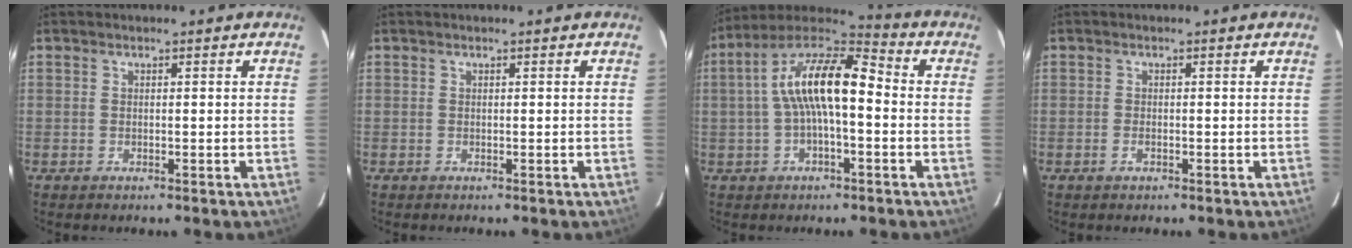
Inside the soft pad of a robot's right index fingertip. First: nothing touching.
{"total": 0.0}
{"total": 13.8, "force": [-0.3, 4.9, 12.9], "torque": [-0.242, 0.026, -0.014]}
{"total": 1.2, "force": [-0.7, 0.6, 0.8], "torque": [-0.017, 0.001, -0.012]}